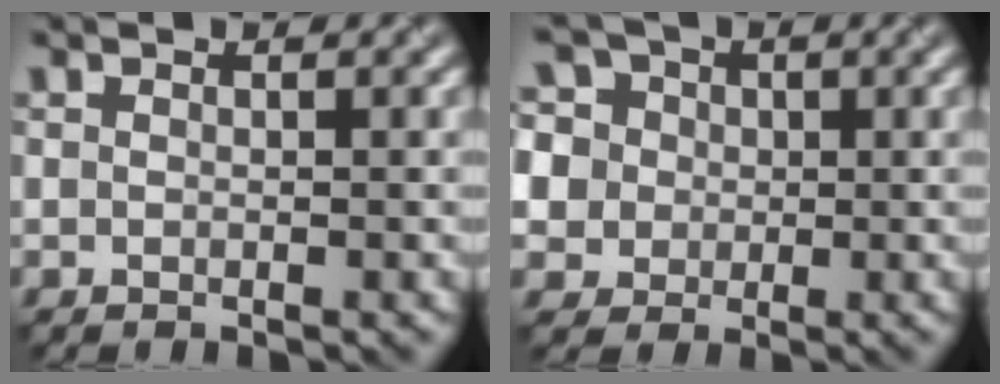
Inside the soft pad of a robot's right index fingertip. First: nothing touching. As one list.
[{"total": 10.0, "force": [3.8, 8.1, 4.4], "torque": [-0.092, 0.039, 0.038]}]